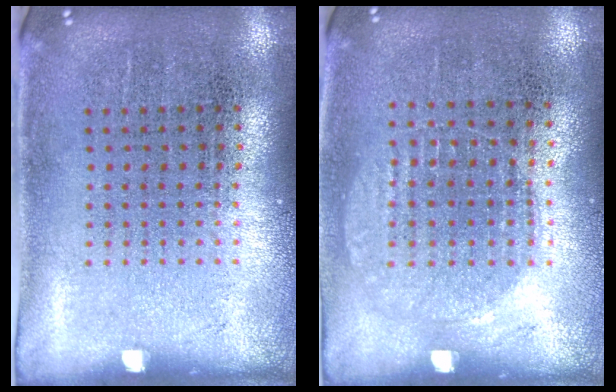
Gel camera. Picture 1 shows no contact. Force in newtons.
{"total": 1.0, "press": 0.9, "slide": 0.3}